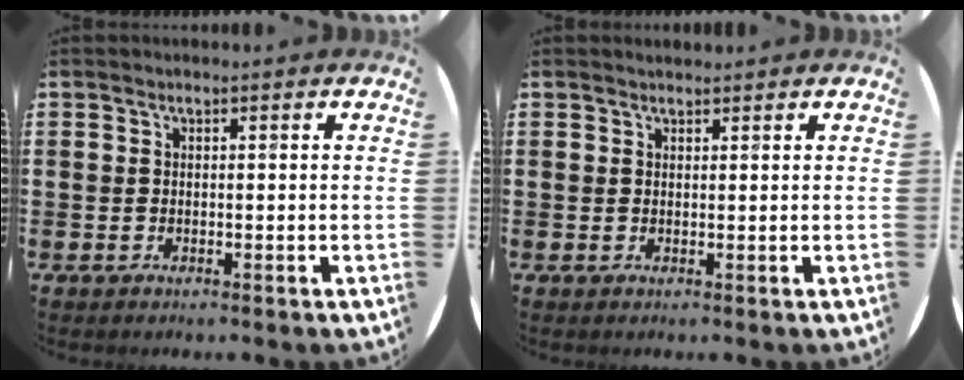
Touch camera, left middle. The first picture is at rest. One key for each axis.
{"total": 0.7, "fx": 0.7, "fy": 0.1, "fz": -0.1, "tx": 0.001, "ty": 0.003, "tz": 0.013}